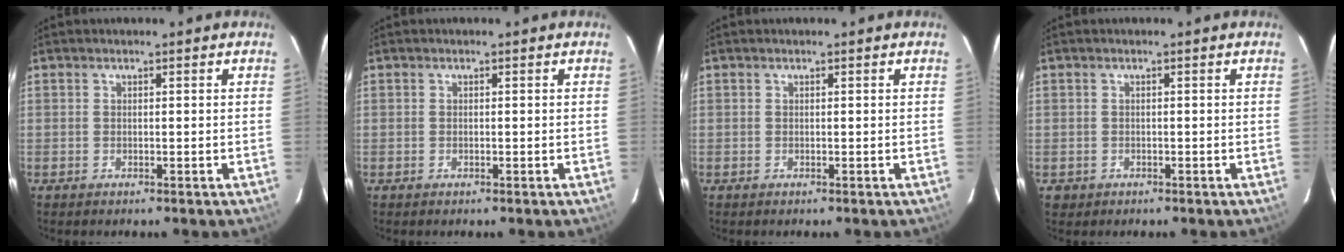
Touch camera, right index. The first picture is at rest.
{"total": 0.0}
{"total": 0.0}
{"total": 1.8, "force": [-0.5, 1.7, 0.3], "torque": [-0.007, 0.002, -0.004]}